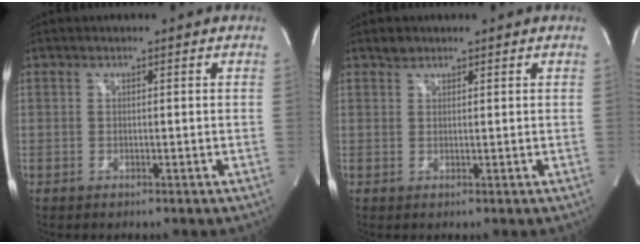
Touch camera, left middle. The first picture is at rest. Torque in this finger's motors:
{"motor_torque": [0.09, -0.05, -0.07, 0.01]}